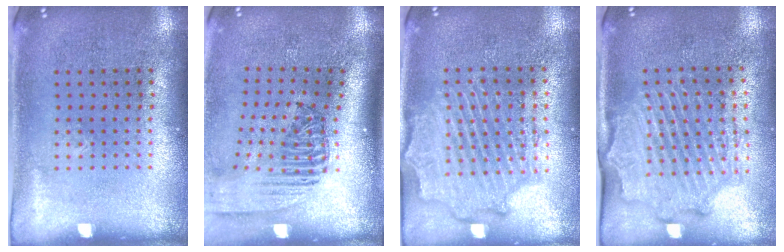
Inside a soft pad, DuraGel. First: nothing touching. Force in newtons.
{"total": 2.4, "press": 1.8, "slide": 1.7}
{"total": 2.1, "press": 2.0, "slide": 0.4}
{"total": 2.1, "press": 2.1, "slide": 0.4}